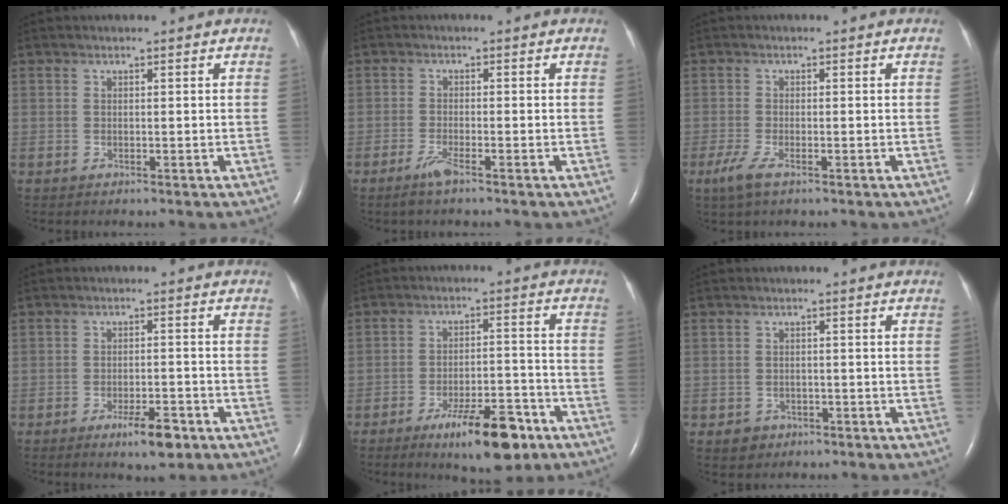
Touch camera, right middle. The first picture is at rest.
{"total": 2.5, "force": [-1.7, 0.0, 1.7], "torque": [-0.046, -0.005, -0.037]}
{"total": 3.1, "force": [-1.8, 0.7, 2.4], "torque": [-0.061, -0.008, -0.038]}
{"total": 5.1, "force": [-3.1, 1.2, 3.8], "torque": [-0.067, -0.005, -0.045]}
{"total": 11.0, "force": [-6.9, 2.9, 8.0], "torque": [-0.125, -0.003, -0.103]}
{"total": 2.3, "force": [-1.3, 1.9, 0.3], "torque": [-0.004, 0.008, -0.015]}